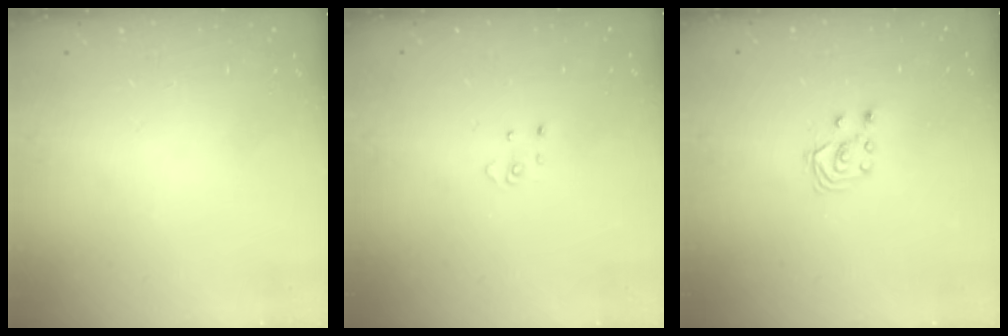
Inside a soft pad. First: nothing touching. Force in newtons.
{"total": 2.7, "press": 2.7, "slide": 0.3}
{"total": 2.8, "press": 2.7, "slide": 0.7}